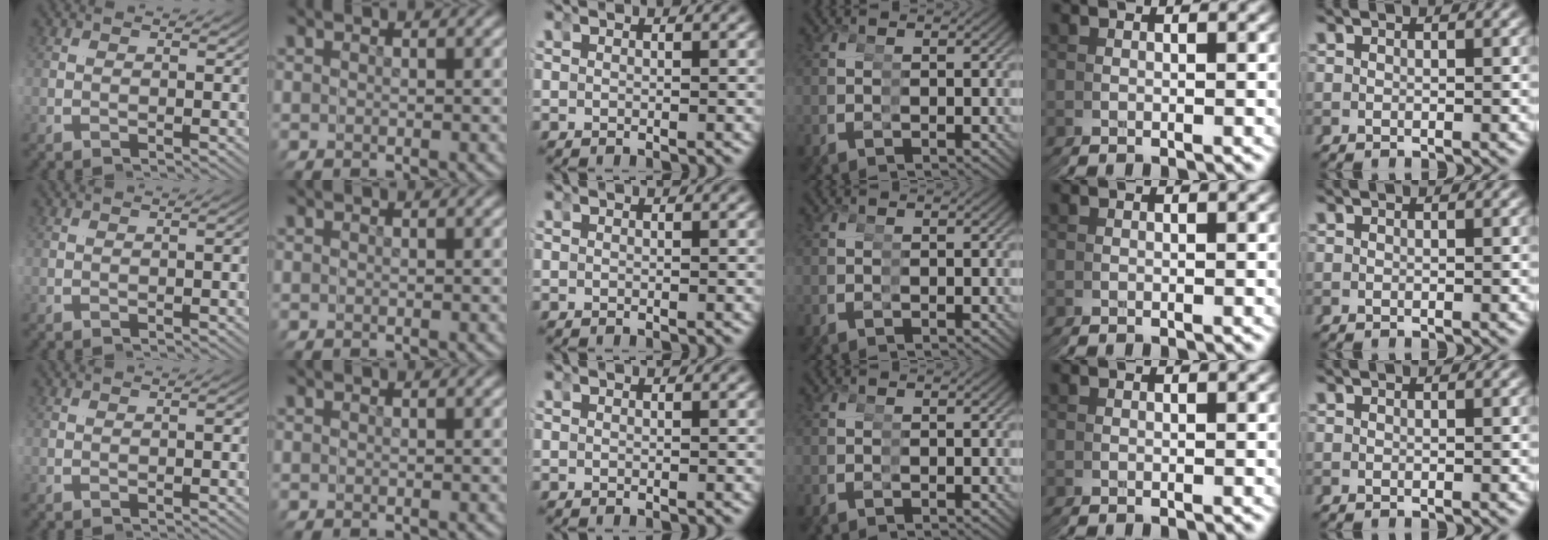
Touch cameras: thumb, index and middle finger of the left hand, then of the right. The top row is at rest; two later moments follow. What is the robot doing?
{"motion": "reach", "object": "tape"}